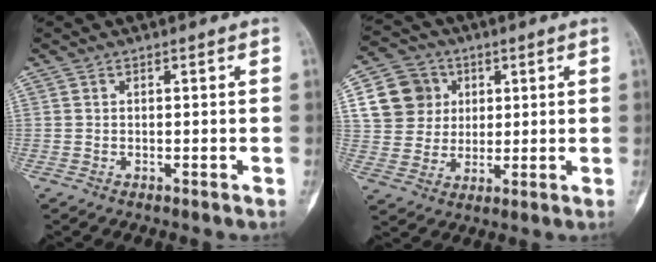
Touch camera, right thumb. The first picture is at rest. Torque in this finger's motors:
{"motor_torque": [1.22, 1.36, 0.24, -0.13, 0.00]}